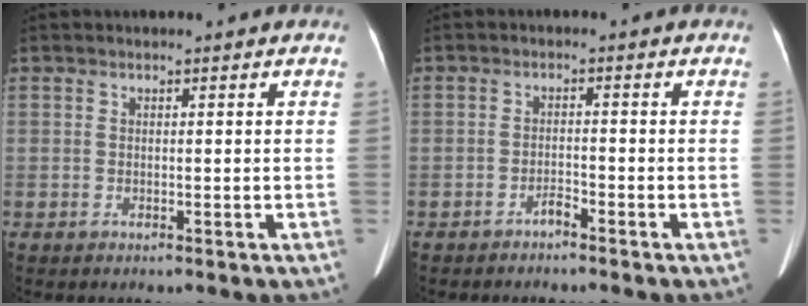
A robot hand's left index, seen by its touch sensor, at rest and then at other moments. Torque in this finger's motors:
{"motor_torque": [0.16, 0.15, 0.00, 0.02]}